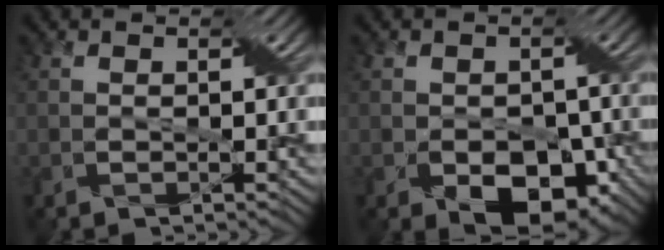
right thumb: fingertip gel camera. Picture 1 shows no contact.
{"total": 8.2, "force": [-3.4, 5.3, 5.3], "torque": [-0.082, -0.023, -0.044]}